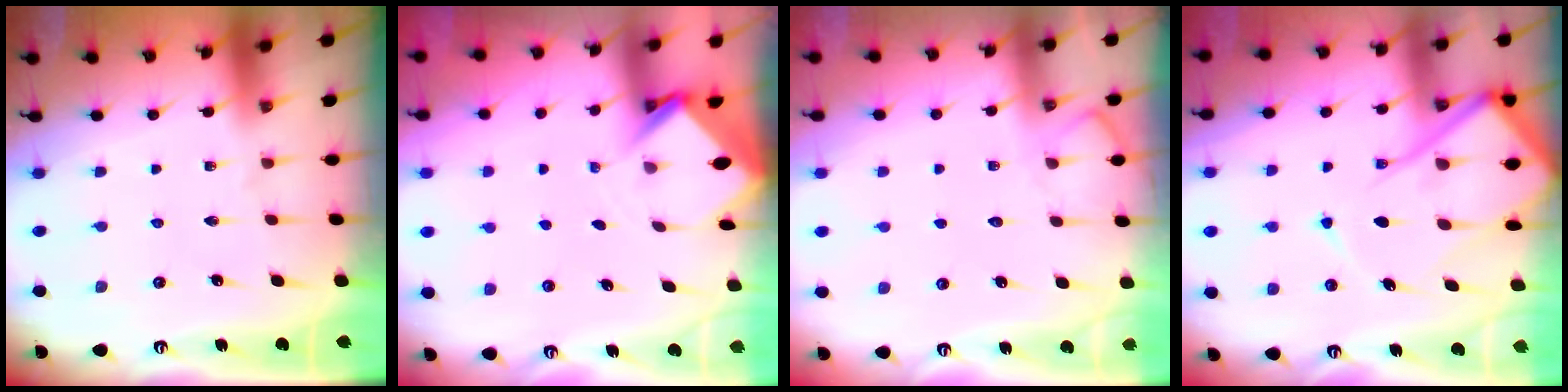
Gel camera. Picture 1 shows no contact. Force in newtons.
{"total": 2.9, "press": 2.9, "slide": 0.2}
{"total": 5.5, "press": 5.5, "slide": 0.6}
{"total": 16.0, "press": 15.9, "slide": 1.5}